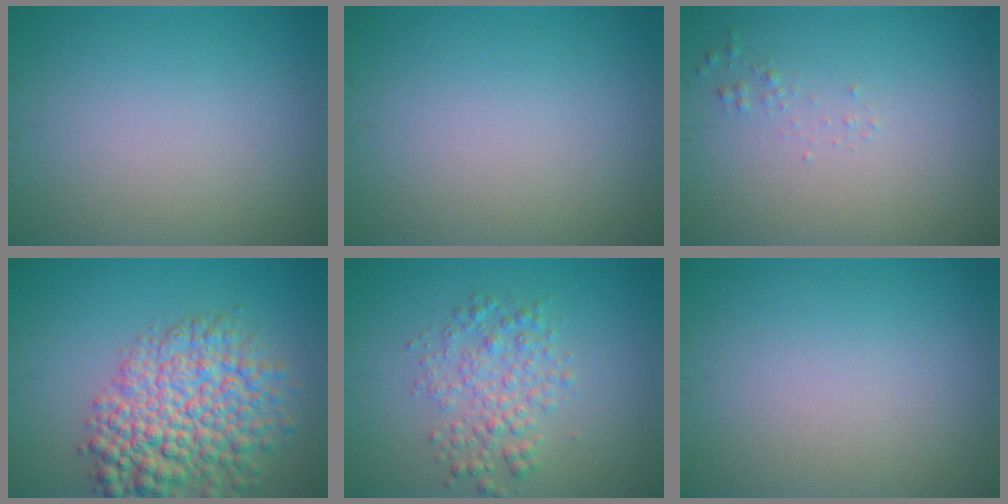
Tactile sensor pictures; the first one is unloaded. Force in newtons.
{"total": 0.0}
{"total": 0.6, "press": 0.6, "slide": 0.0}
{"total": 8.4, "press": 8.4, "slide": 0.3}
{"total": 3.1, "press": 3.1, "slide": 0.0}
{"total": 0.0}